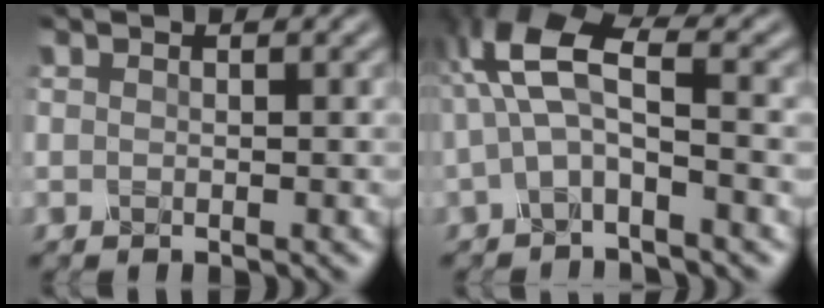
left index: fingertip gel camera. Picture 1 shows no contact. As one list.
[{"total": 5.1, "force": [-0.3, 1.7, 4.8], "torque": [-0.113, 0.020, -0.011]}]